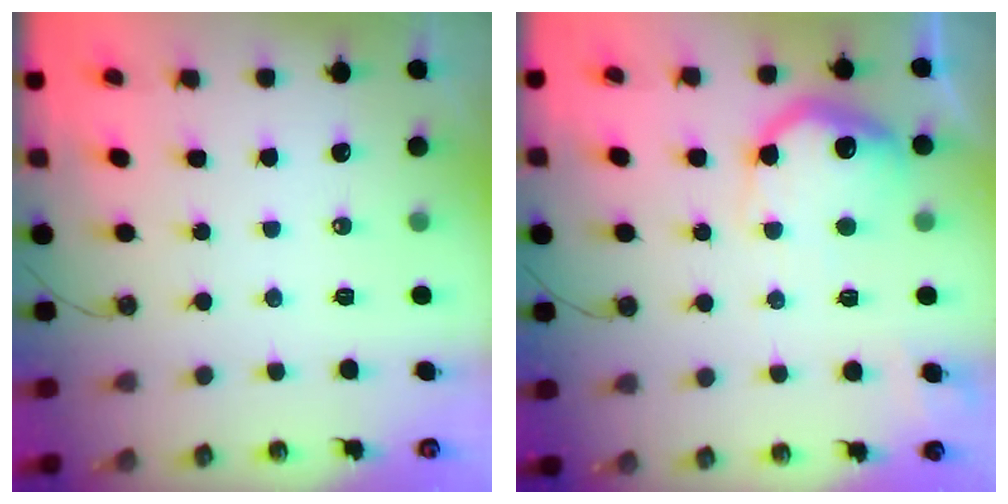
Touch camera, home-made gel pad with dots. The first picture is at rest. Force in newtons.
{"total": 17.2, "press": 17.1, "slide": 1.1}